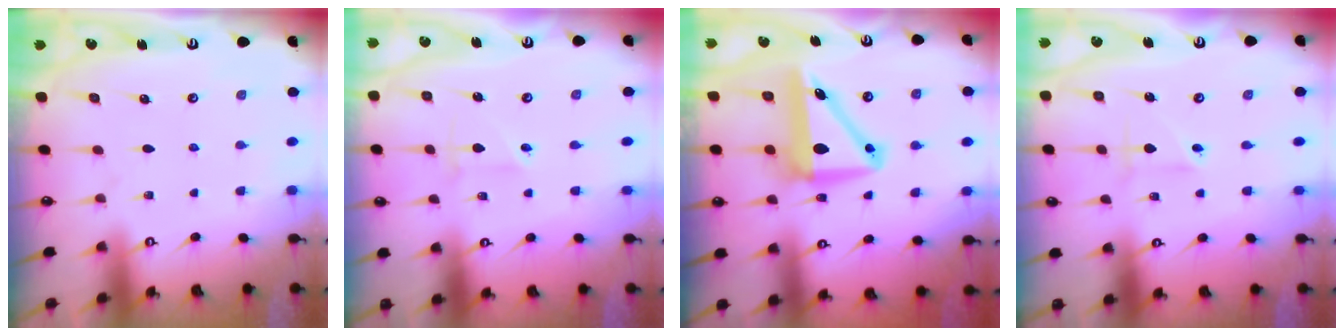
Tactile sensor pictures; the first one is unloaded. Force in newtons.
{"total": 2.6, "press": 2.4, "slide": 0.9}
{"total": 10.3, "press": 10.1, "slide": 2.1}
{"total": 2.4, "press": 2.2, "slide": 1.0}